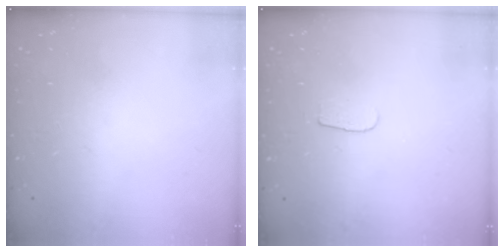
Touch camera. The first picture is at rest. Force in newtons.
{"total": 4.2, "press": 4.2, "slide": 0.4}